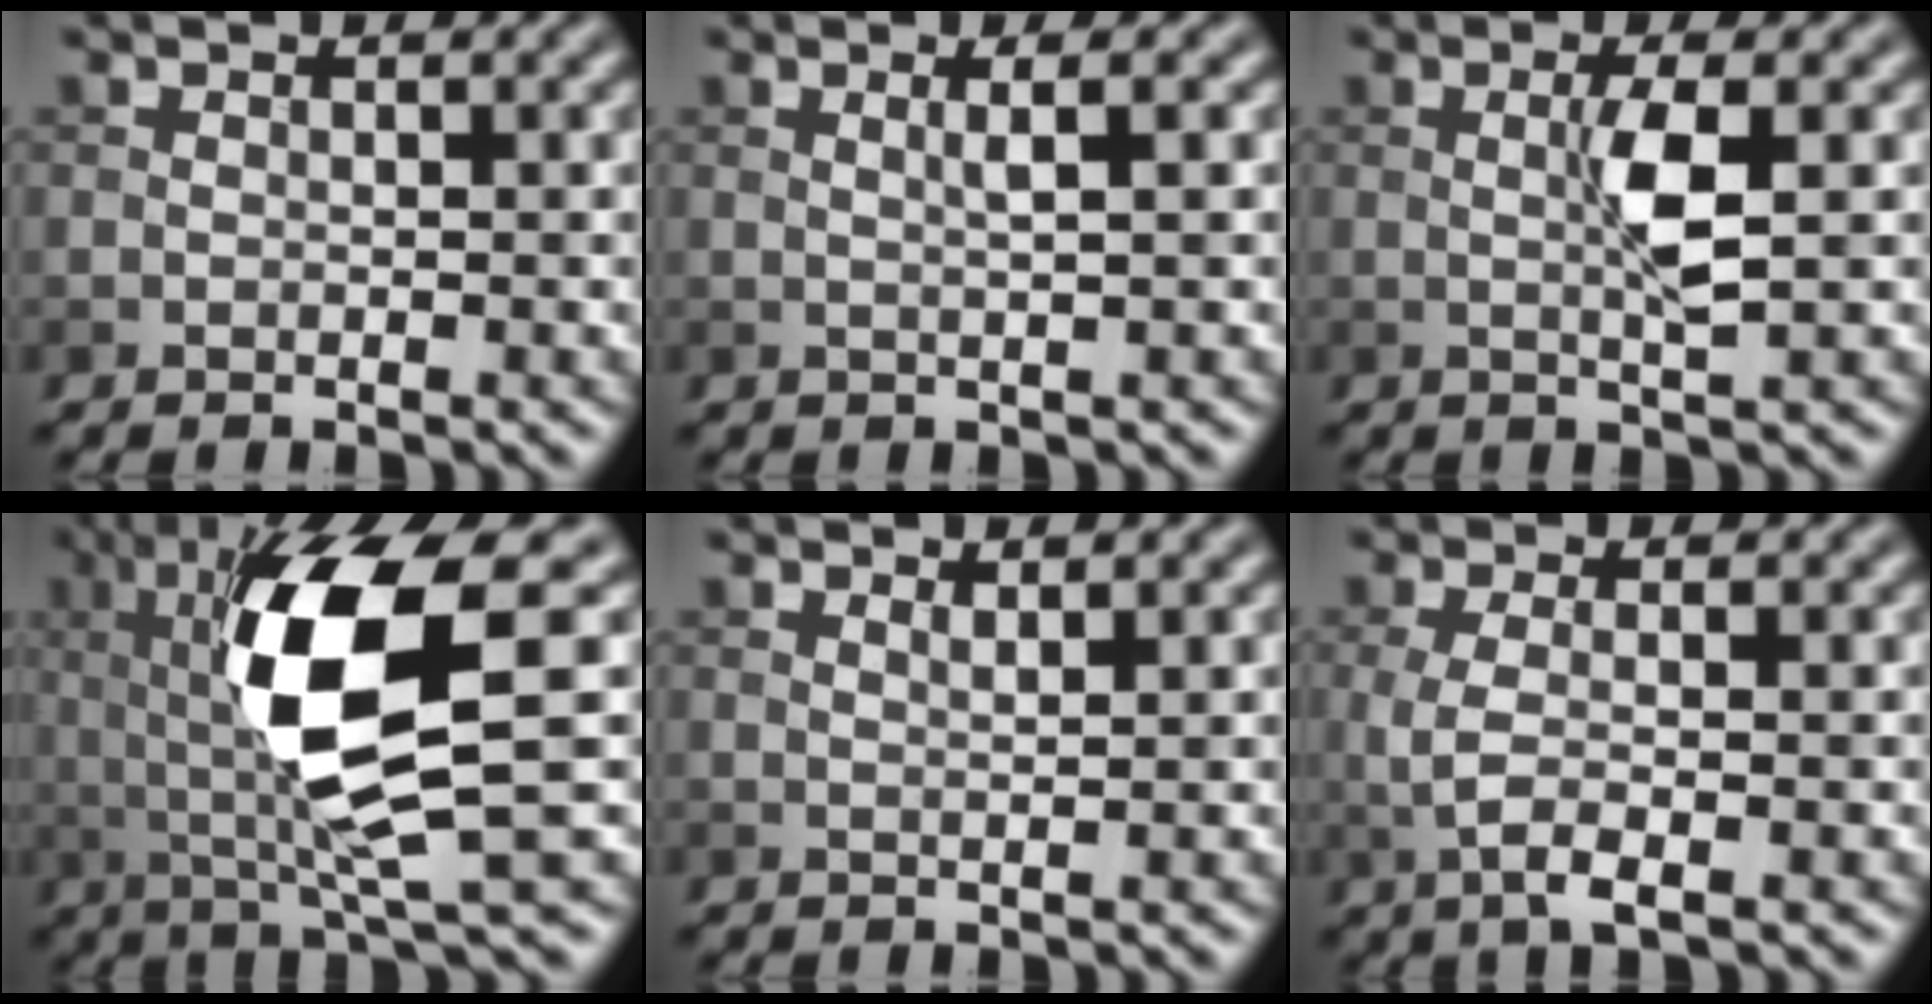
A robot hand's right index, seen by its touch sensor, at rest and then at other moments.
{"total": 1.7, "force": [0.4, 0.3, 1.6], "torque": [-0.024, 0.005, 0.002]}
{"total": 3.0, "force": [0.2, 0.4, 2.9], "torque": [-0.059, 0.004, 0.003]}
{"total": 11.1, "force": [1.8, 2.6, 10.6], "torque": [-0.191, -0.005, 0.042]}
{"total": 0.9, "force": [0.6, 0.2, 0.6], "torque": [-0.006, 0.001, 0.010]}
{"total": 3.1, "force": [-0.5, 0.9, 2.9], "torque": [-0.064, -0.004, -0.013]}